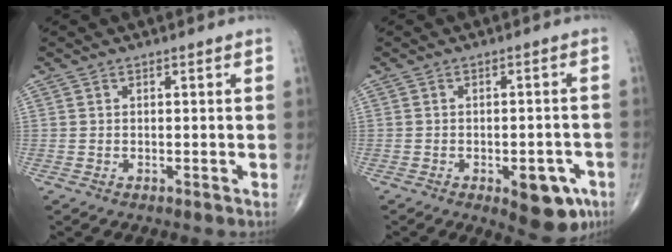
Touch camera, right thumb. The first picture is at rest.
{"total": 9.0, "force": [-4.1, 4.1, 6.8], "torque": [-0.060, 0.017, -0.044]}